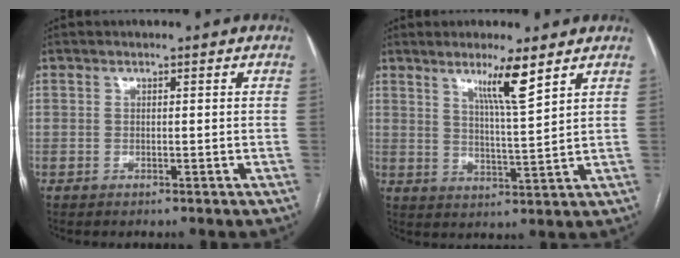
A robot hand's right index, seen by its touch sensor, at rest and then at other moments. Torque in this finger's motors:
{"motor_torque": [0.57, 0.54, 0.30, 0.08]}